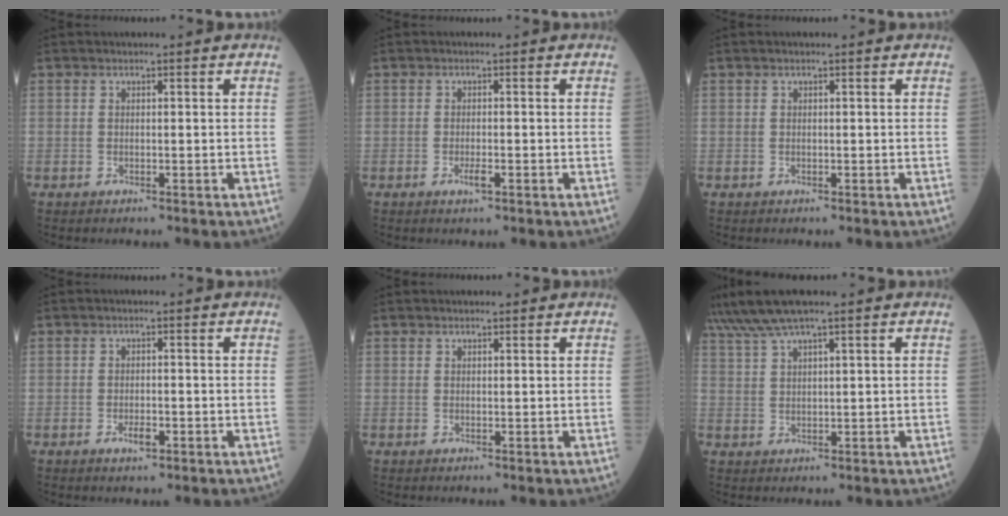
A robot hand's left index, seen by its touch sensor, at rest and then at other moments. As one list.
[{"total": 1.5, "force": [-0.8, 0.3, 1.2], "torque": [-0.023, -0.002, -0.012]}, {"total": 0.0}, {"total": 1.8, "force": [-1.0, 0.6, 1.4], "torque": [-0.024, 0.000, -0.014]}, {"total": 1.4, "force": [1.3, 0.4, 0.4], "torque": [-0.007, 0.019, 0.020]}, {"total": 4.9, "force": [4.0, -0.5, 2.9], "torque": [-0.075, 0.026, 0.086]}]